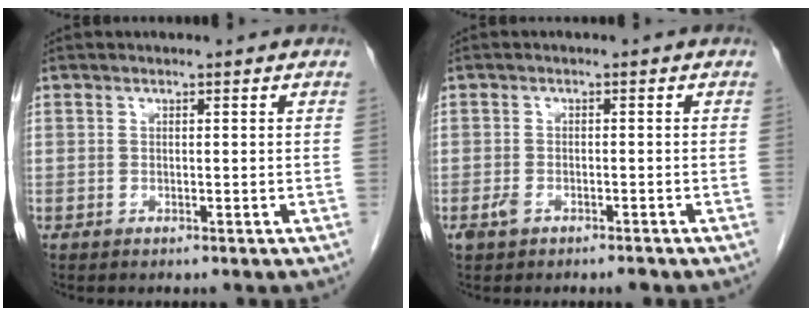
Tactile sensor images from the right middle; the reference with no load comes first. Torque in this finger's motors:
{"motor_torque": [0.03, 0.01, 0.00, 0.01]}